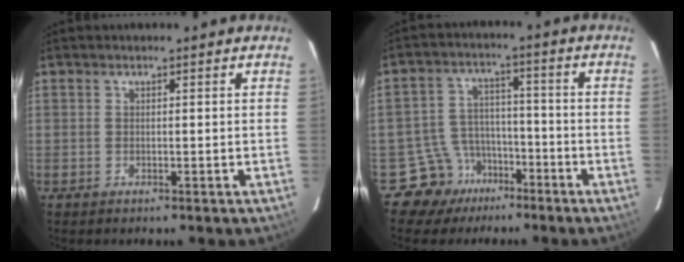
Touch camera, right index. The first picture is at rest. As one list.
[{"total": 8.1, "force": [-4.7, 6.5, 0.0], "torque": [0.003, 0.035, -0.068]}]